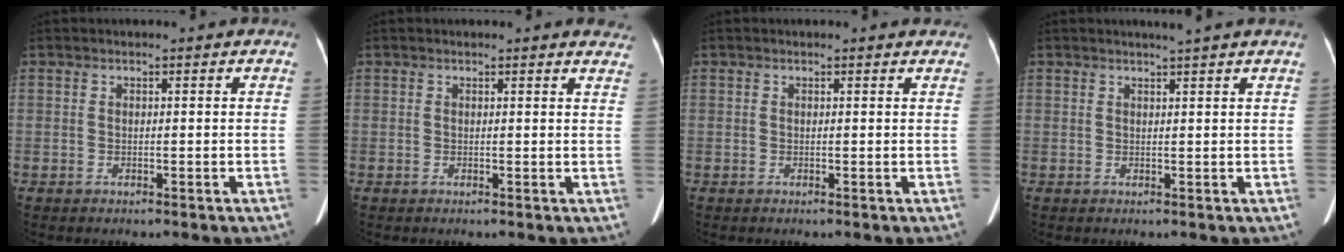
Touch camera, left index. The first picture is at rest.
{"total": 5.4, "force": [5.2, 0.8, 1.2], "torque": [0.003, -0.016, 0.026]}
{"total": 2.5, "force": [2.4, 0.5, 0.5], "torque": [-0.010, 0.001, 0.014]}
{"total": 2.8, "force": [2.3, -0.7, 1.2], "torque": [-0.016, 0.002, 0.030]}